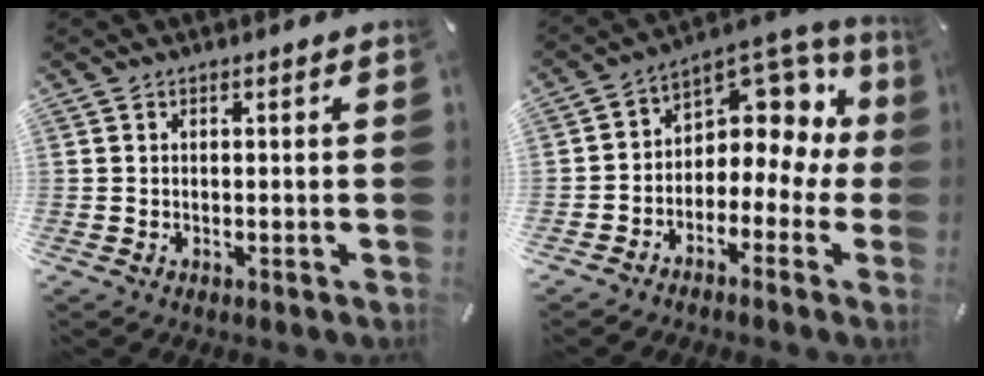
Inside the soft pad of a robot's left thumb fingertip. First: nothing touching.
{"total": 8.0, "force": [2.3, 6.3, 4.4], "torque": [-0.056, -0.031, 0.039]}